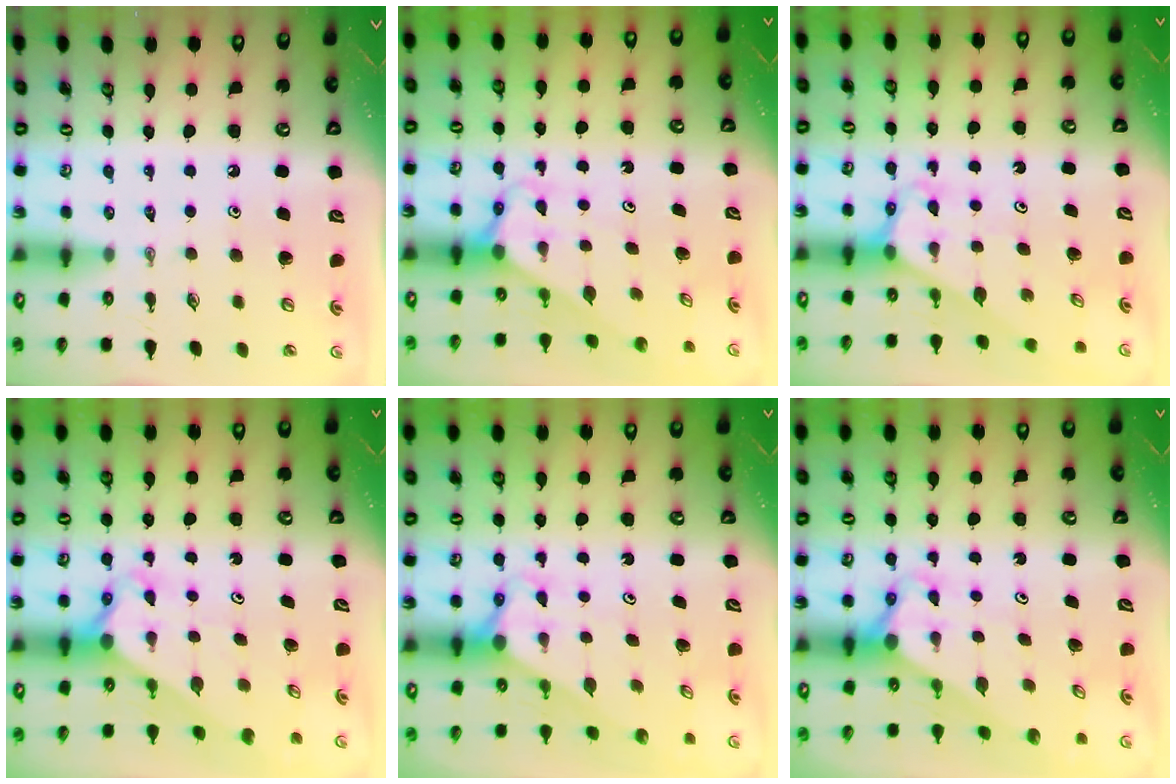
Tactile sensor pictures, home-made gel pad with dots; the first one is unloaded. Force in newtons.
{"total": 2.5, "press": 2.5, "slide": 0.2}
{"total": 3.1, "press": 3.1, "slide": 0.2}
{"total": 2.6, "press": 2.6, "slide": 0.2}
{"total": 2.9, "press": 2.9, "slide": 0.0}
{"total": 2.9, "press": 2.9, "slide": 0.3}